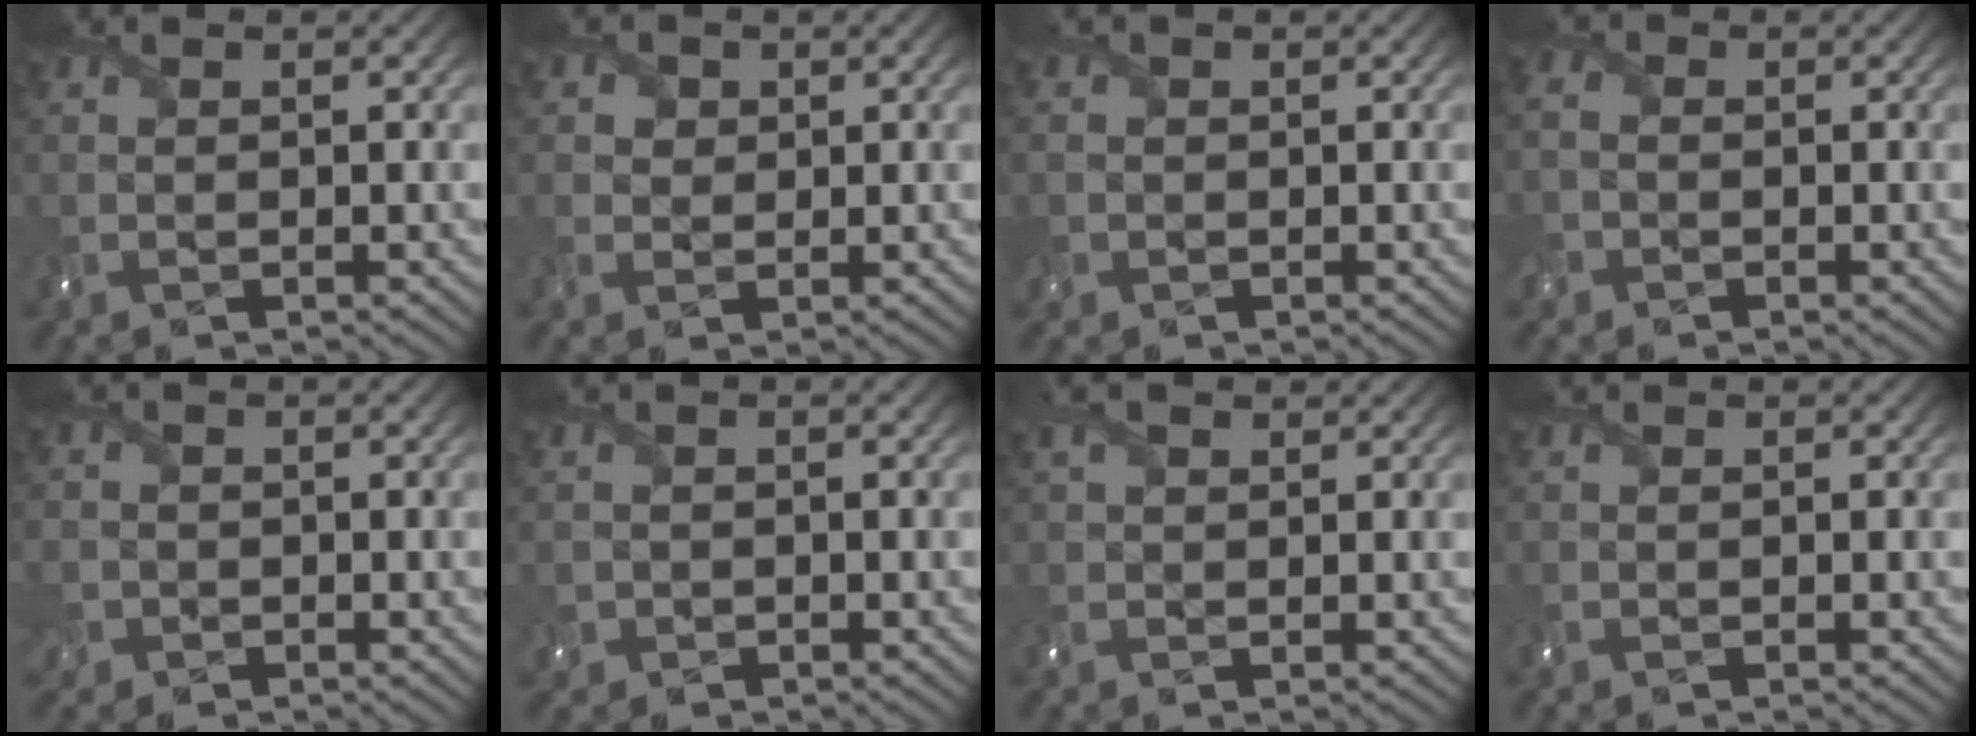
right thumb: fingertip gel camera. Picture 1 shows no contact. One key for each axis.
{"total": 2.2, "fx": 0.9, "fy": 1.8, "fz": 0.7, "tx": -0.019, "ty": -0.006, "tz": 0.015}
{"total": 2.0, "fx": -0.4, "fy": 1.8, "fz": 0.6, "tx": -0.023, "ty": -0.005, "tz": -0.014}
{"total": 2.5, "fx": -1.1, "fy": 2.1, "fz": 0.9, "tx": -0.034, "ty": 0.000, "tz": -0.030}
{"total": 3.2, "fx": -1.1, "fy": 2.9, "fz": 0.7, "tx": -0.027, "ty": -0.002, "tz": -0.033}
{"total": 1.2, "fx": -0.4, "fy": 1.1, "fz": 0.0, "tx": 0.004, "ty": -0.008, "tz": -0.011}
{"total": 3.5, "fx": 1.8, "fy": 2.0, "fz": 2.3, "tx": -0.067, "ty": 0.016, "tz": 0.034}
{"total": 0.0}